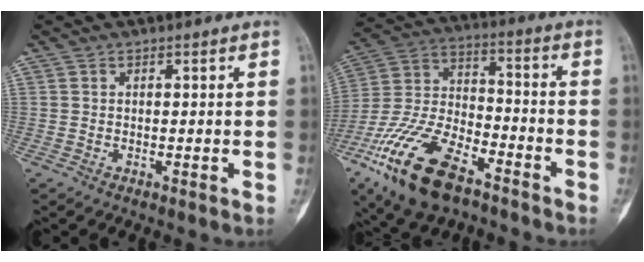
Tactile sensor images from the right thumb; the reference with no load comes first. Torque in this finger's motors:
{"motor_torque": [0.39, 0.46, 1.84, -0.94, 0.18]}